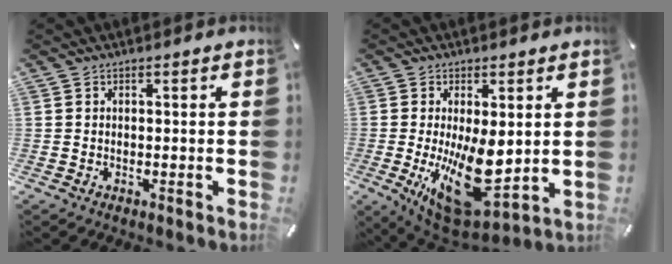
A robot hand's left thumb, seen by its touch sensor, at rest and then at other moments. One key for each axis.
{"total": 19.0, "fx": -1.0, "fy": 10.1, "fz": 16.1, "tx": -0.244, "ty": -0.038, "tz": 0.008}